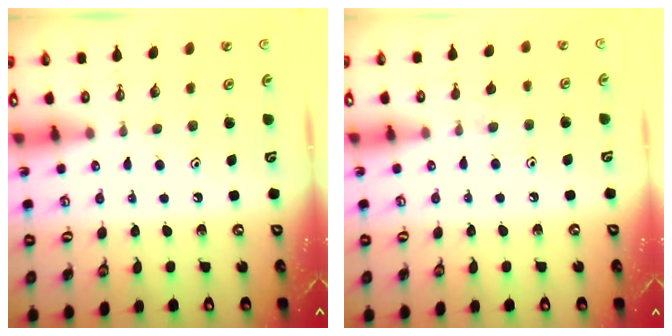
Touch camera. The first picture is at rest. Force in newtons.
{"total": 4.1, "press": 4.0, "slide": 0.7}